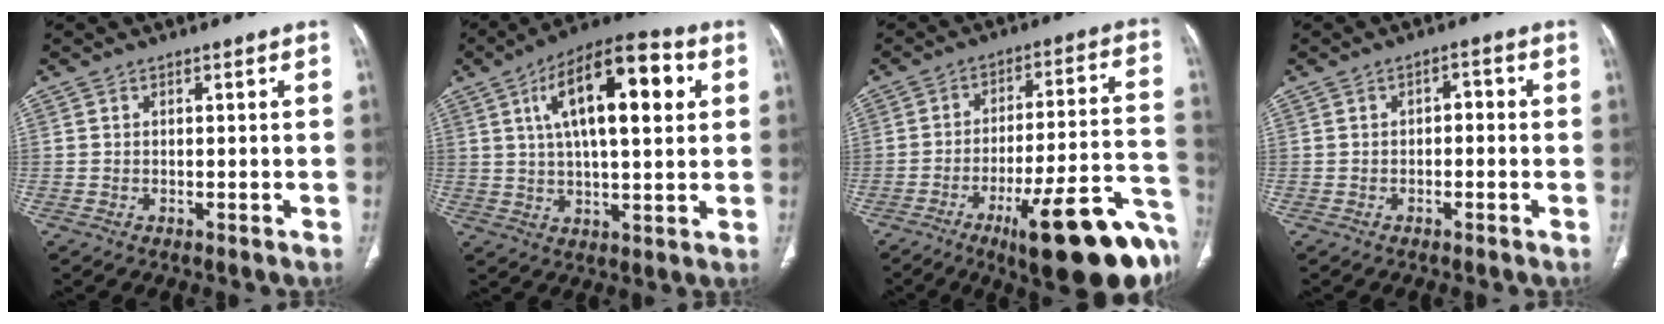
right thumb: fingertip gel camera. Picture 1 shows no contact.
{"total": 18.3, "force": [5.5, 7.1, 16.0], "torque": [-0.239, 0.008, 0.080]}
{"total": 24.0, "force": [-12.1, 5.5, 20.0], "torque": [-0.202, 0.067, -0.168]}
{"total": 2.3, "force": [-0.3, 1.4, 1.7], "torque": [-0.018, 0.013, -0.012]}